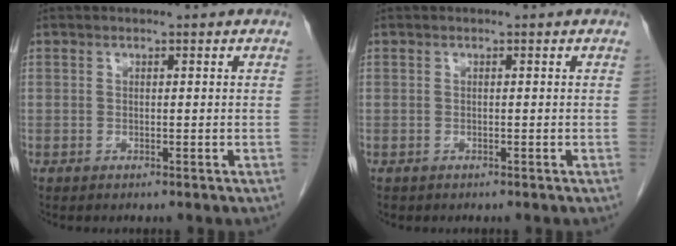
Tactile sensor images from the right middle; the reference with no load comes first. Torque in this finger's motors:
{"motor_torque": [0.05, -0.02, -0.06, -0.01]}